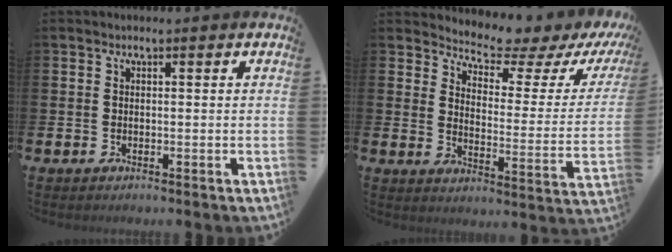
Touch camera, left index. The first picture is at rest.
{"total": 5.4, "force": [5.2, 0.8, 1.2], "torque": [-0.037, -0.052, 0.080]}